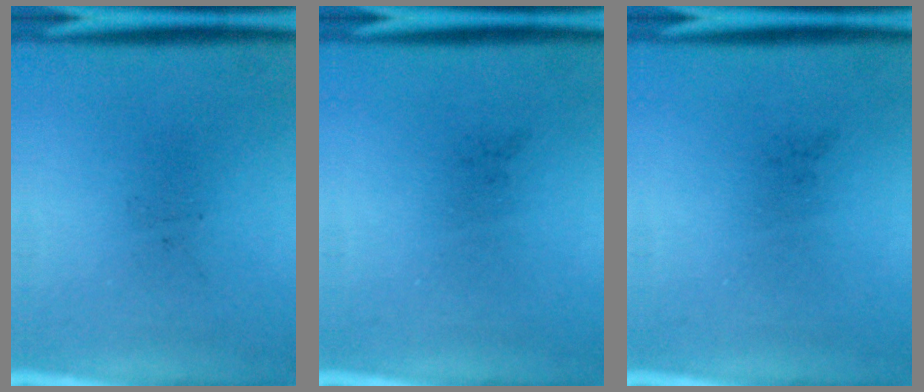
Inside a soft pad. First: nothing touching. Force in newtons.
{"total": 0.0}
{"total": 0.0}